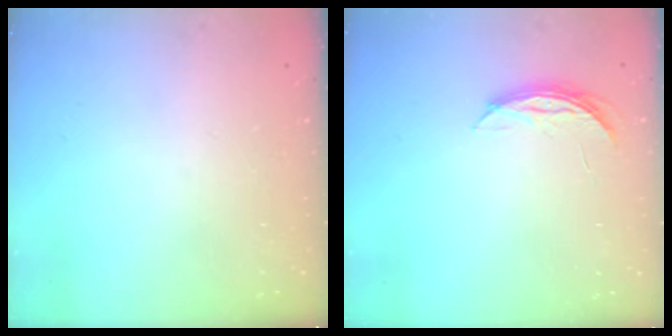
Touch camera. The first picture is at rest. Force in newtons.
{"total": 4.2, "press": 4.2, "slide": 0.5}